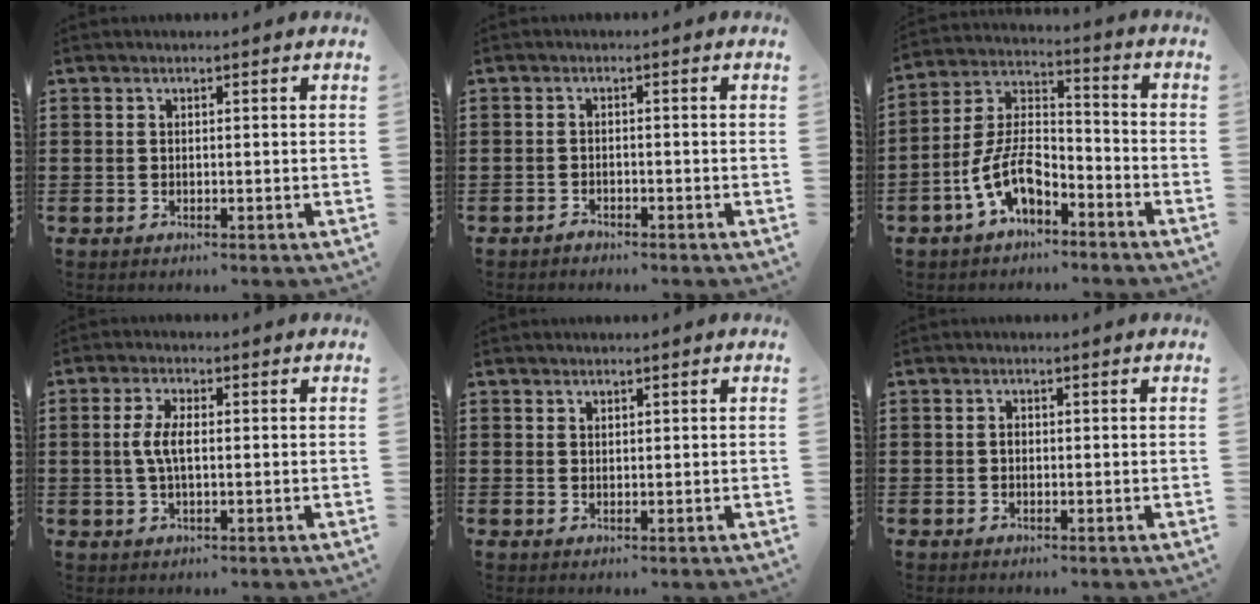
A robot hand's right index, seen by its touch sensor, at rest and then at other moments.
{"total": 1.2, "force": [-1.2, 0.3, 0.1], "torque": [-0.005, 0.002, -0.025]}
{"total": 9.8, "force": [-5.7, 4.6, 6.4], "torque": [-0.155, 0.000, -0.115]}
{"total": 4.4, "force": [0.1, 1.7, 4.0], "torque": [-0.092, 0.000, -0.005]}
{"total": 0.9, "force": [0.8, 0.4, 0.0], "torque": [-0.001, 0.002, 0.016]}
{"total": 0.9, "force": [-0.1, 0.6, 0.6], "torque": [-0.014, 0.001, -0.002]}